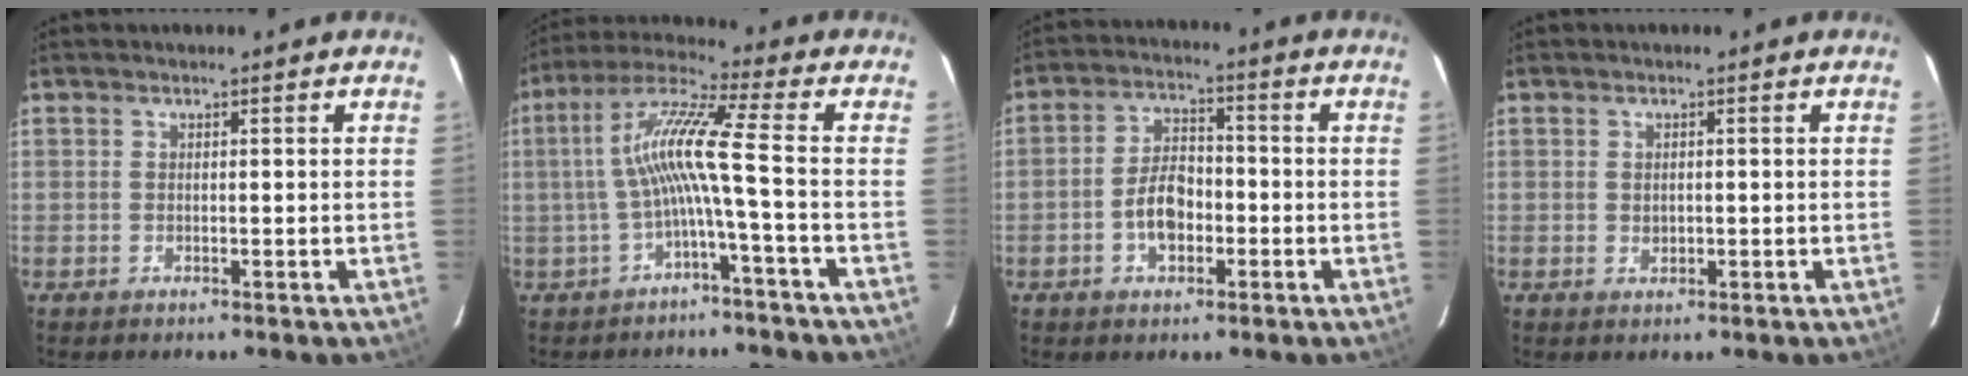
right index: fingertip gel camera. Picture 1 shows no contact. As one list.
[{"total": 9.6, "force": [-2.1, -1.2, 9.3], "torque": [-0.191, 0.013, -0.036]}, {"total": 7.2, "force": [-2.4, 4.2, 5.3], "torque": [-0.104, 0.016, -0.036]}, {"total": 1.2, "force": [0.0, 1.1, 0.6], "torque": [-0.009, 0.000, 0.002]}]